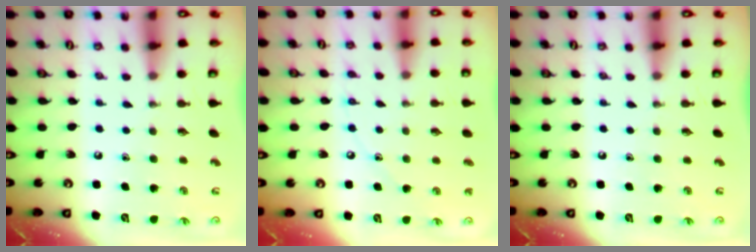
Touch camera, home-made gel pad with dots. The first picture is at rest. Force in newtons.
{"total": 5.4, "press": 5.4, "slide": 0.6}
{"total": 0.0}